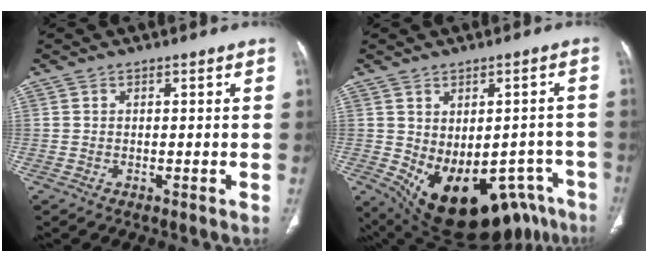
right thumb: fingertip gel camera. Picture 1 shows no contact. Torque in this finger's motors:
{"motor_torque": [-0.28, 1.00, 0.19, -0.08, 0.11]}